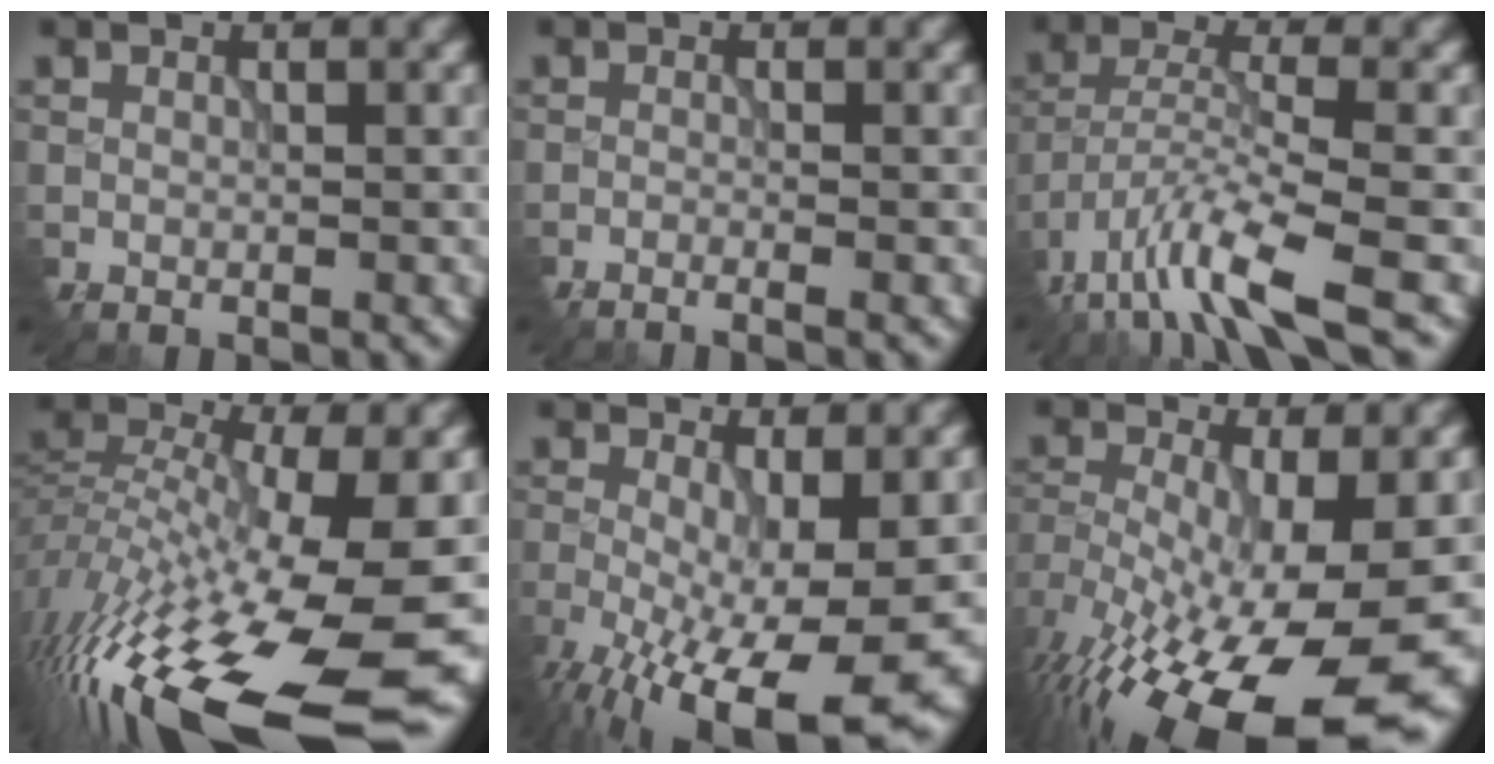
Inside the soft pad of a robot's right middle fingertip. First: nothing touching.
{"total": 1.8, "force": [-1.3, 0.3, 1.2], "torque": [-0.025, -0.004, -0.023]}
{"total": 7.6, "force": [-5.3, 1.4, 5.2], "torque": [-0.104, -0.004, -0.103]}
{"total": 17.6, "force": [-8.6, 6.3, 14.0], "torque": [-0.288, -0.017, -0.146]}
{"total": 14.5, "force": [-5.6, 6.0, 11.9], "torque": [-0.213, -0.036, -0.068]}
{"total": 18.1, "force": [-7.9, 8.0, 14.2], "torque": [-0.248, -0.049, -0.106]}